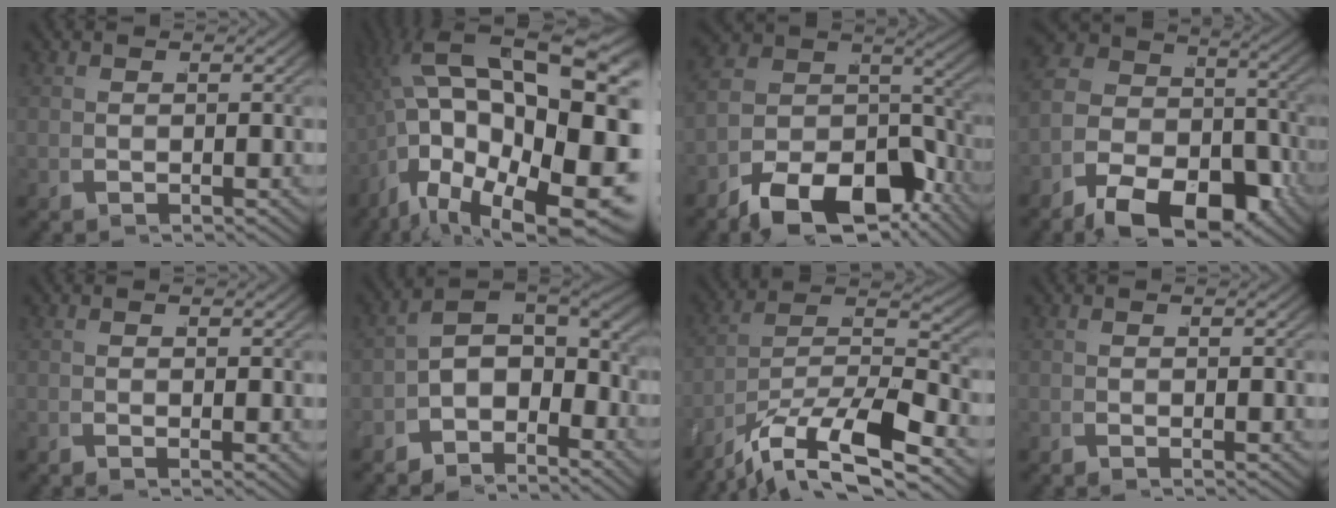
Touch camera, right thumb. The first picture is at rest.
{"total": 21.2, "force": [-0.5, 12.8, 16.9], "torque": [-0.305, -0.063, 0.031]}
{"total": 10.5, "force": [-4.9, 5.8, 7.2], "torque": [-0.104, -0.022, -0.069]}
{"total": 11.5, "force": [-3.3, 7.8, 7.7], "torque": [-0.122, -0.023, -0.057]}
{"total": 0.8, "force": [-0.3, 0.1, 0.7], "torque": [-0.008, 0.002, -0.011]}
{"total": 7.2, "force": [-0.4, 4.8, 5.4], "torque": [-0.081, -0.006, -0.016]}
{"total": 10.5, "force": [-3.8, 5.8, 7.8], "torque": [-0.155, -0.025, -0.061]}
{"total": 0.6, "force": [-0.5, -0.1, 0.4], "torque": [-0.005, 0.003, -0.012]}